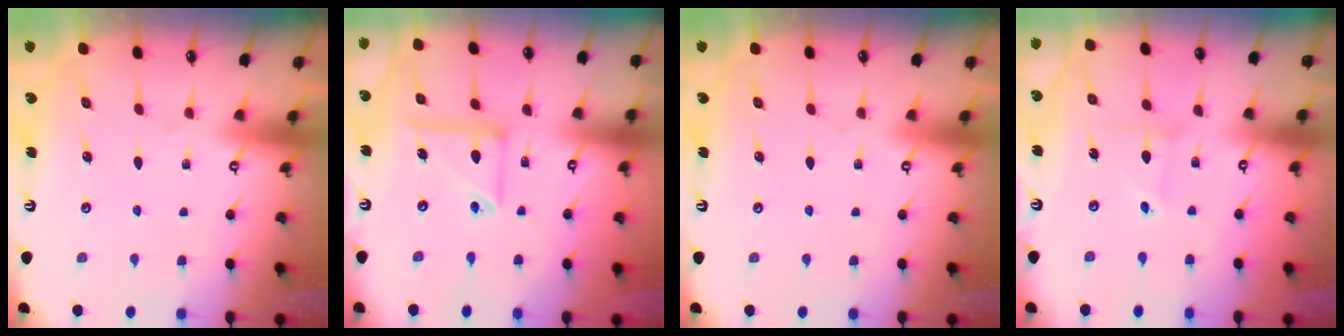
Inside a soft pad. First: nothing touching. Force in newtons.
{"total": 10.6, "press": 10.5, "slide": 0.9}
{"total": 0.0}
{"total": 1.4, "press": 1.4, "slide": 0.1}